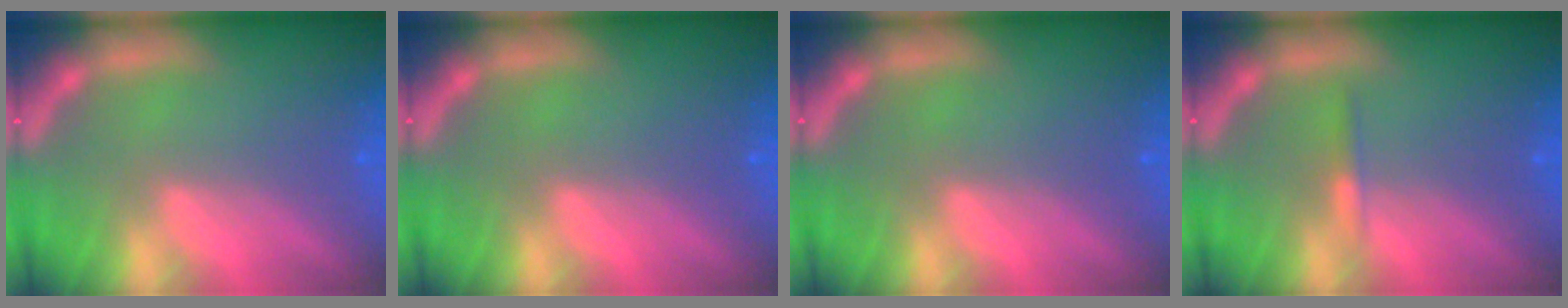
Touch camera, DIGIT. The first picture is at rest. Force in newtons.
{"total": 0.0}
{"total": 0.0}
{"total": 0.9}